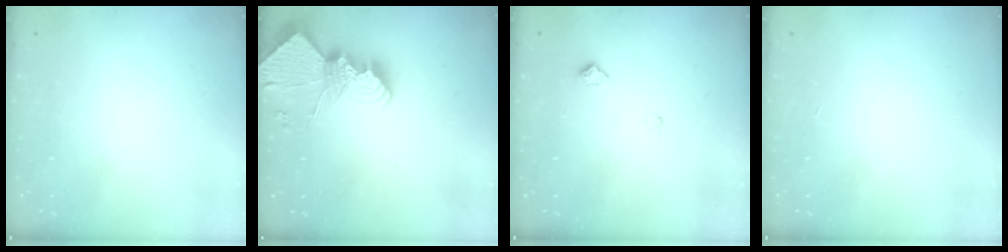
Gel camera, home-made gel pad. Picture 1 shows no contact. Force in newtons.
{"total": 12.4, "press": 12.4, "slide": 0.7}
{"total": 6.7, "press": 6.6, "slide": 0.9}
{"total": 0.0}